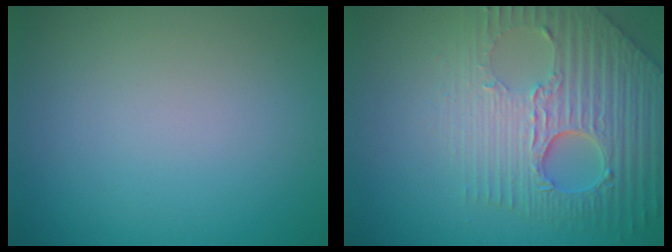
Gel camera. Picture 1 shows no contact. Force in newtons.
{"total": 6.6, "press": 5.4, "slide": 3.8}